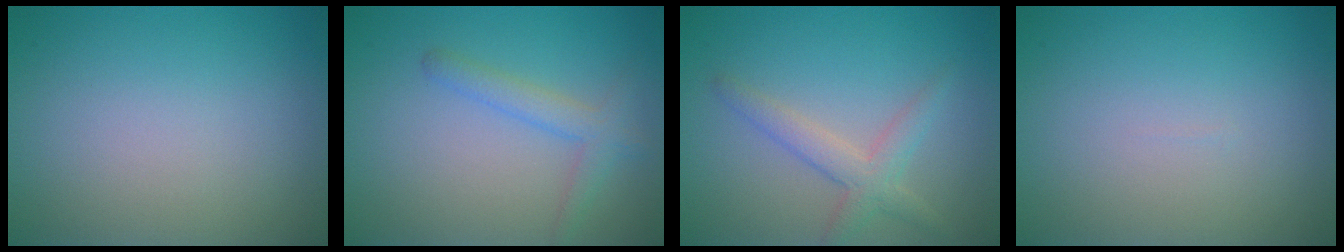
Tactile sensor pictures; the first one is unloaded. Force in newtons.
{"total": 2.4, "press": 2.4, "slide": 0.1}
{"total": 2.8, "press": 2.8, "slide": 0.2}
{"total": 0.0}